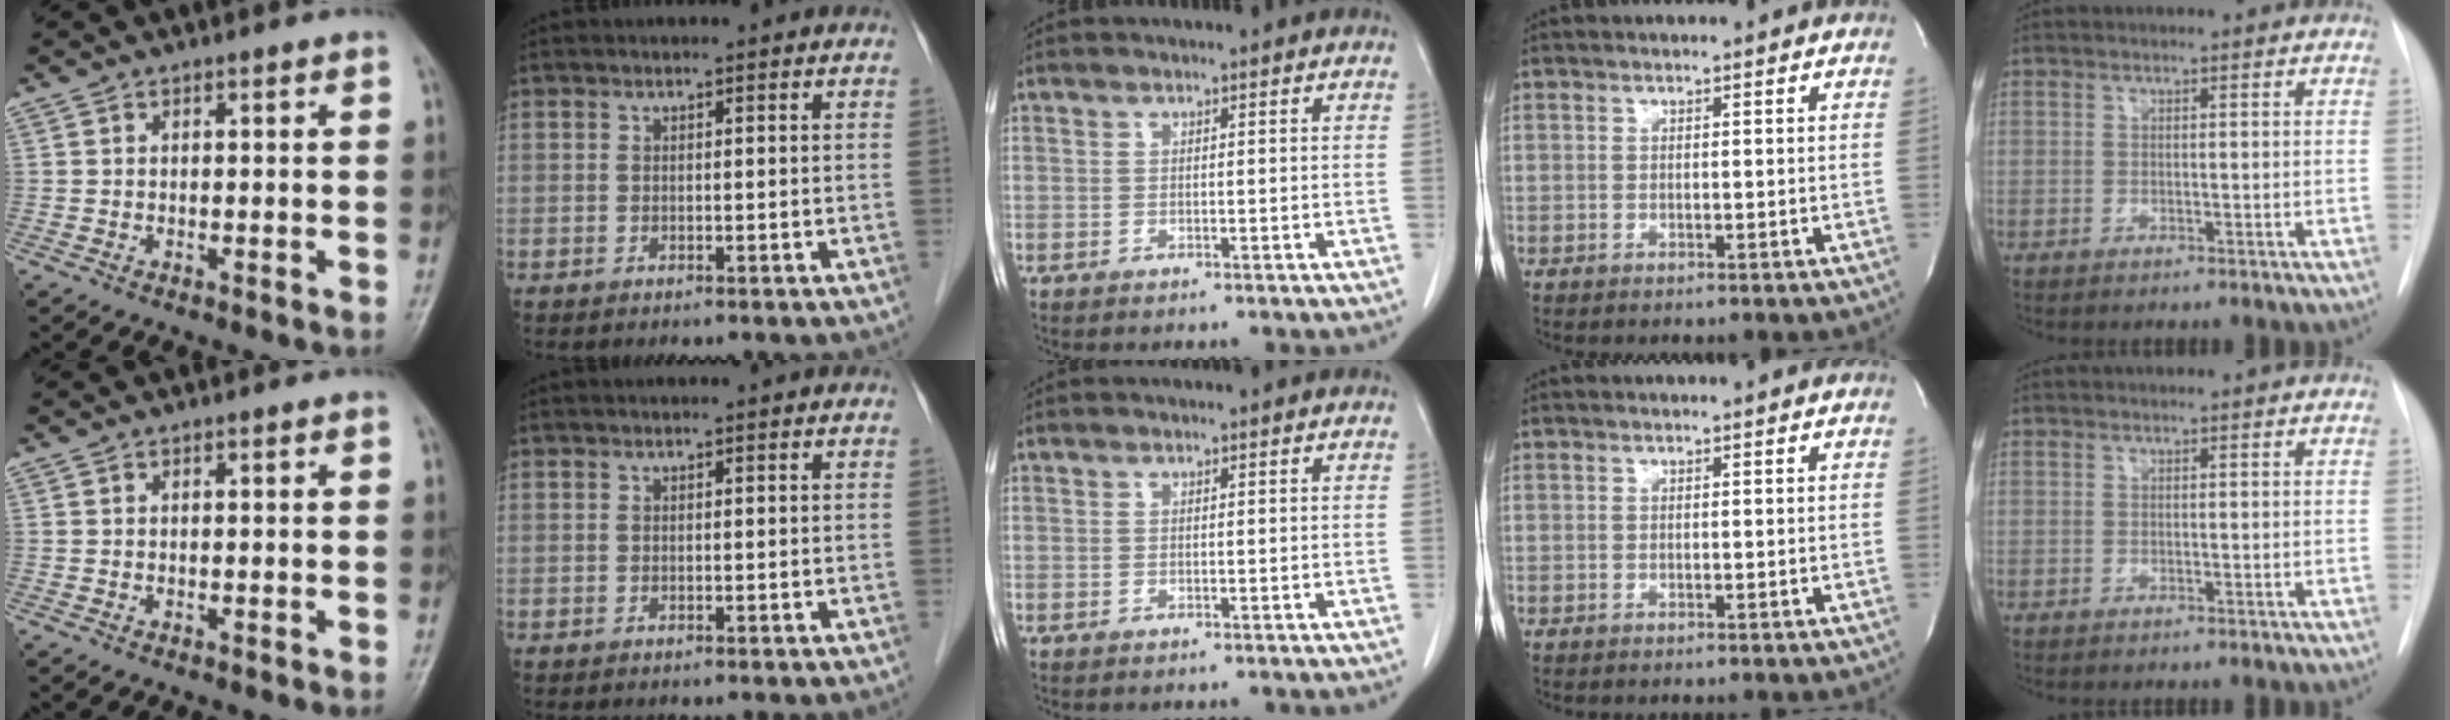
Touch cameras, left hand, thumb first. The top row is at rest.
{}